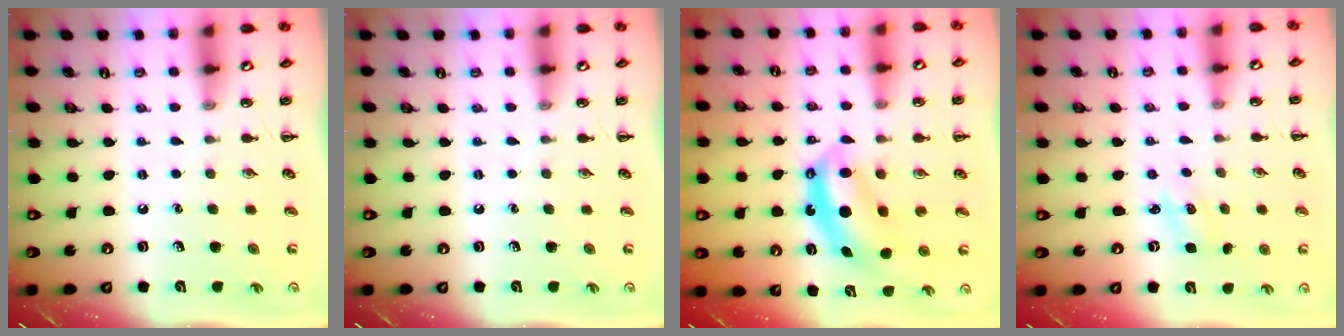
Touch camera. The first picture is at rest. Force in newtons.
{"total": 0.0}
{"total": 6.7, "press": 6.6, "slide": 1.2}
{"total": 2.2, "press": 2.1, "slide": 0.6}